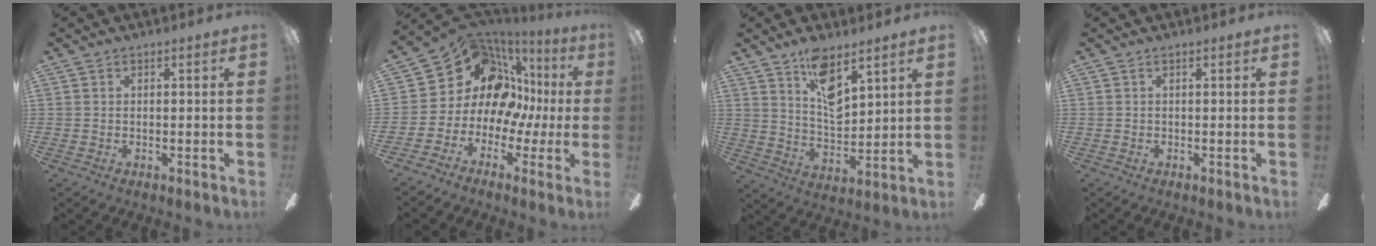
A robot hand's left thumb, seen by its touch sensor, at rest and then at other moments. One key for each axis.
{"total": 15.9, "fx": 5.6, "fy": 11.9, "fz": 9.0, "tx": -0.169, "ty": -0.044, "tz": 0.106}
{"total": 10.5, "fx": 7.1, "fy": 4.1, "fz": 6.5, "tx": -0.112, "ty": -0.036, "tz": 0.128}
{"total": 0.0}